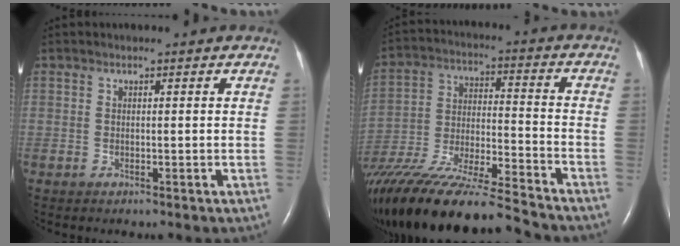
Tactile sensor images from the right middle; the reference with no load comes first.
{"total": 22.0, "force": [-19.0, 0.8, 11.0], "torque": [-0.221, -0.042, -0.333]}